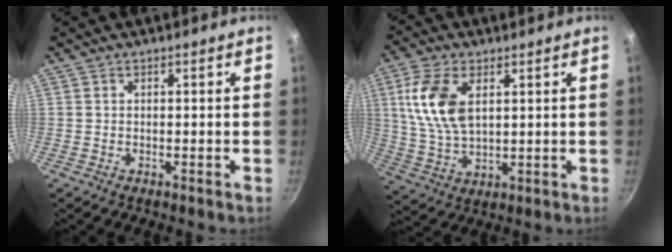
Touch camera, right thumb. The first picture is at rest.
{"total": 12.0, "force": [3.6, 6.6, 9.4], "torque": [-0.183, -0.012, 0.075]}